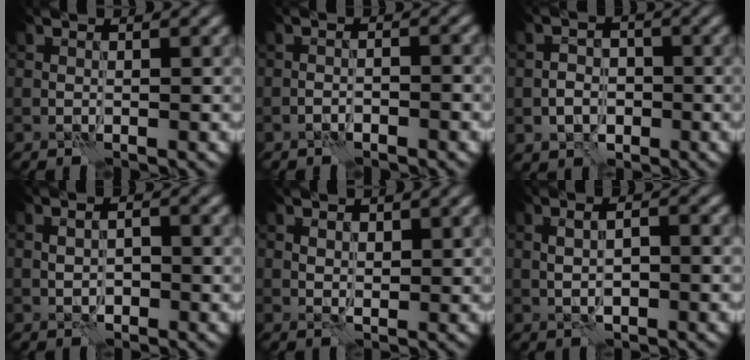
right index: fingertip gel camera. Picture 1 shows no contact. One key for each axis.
{"total": 1.6, "fx": -1.2, "fy": 0.4, "fz": 0.9, "tx": -0.014, "ty": 0.009, "tz": -0.024}
{"total": 3.0, "fx": -1.1, "fy": 2.4, "fz": 1.4, "tx": -0.016, "ty": 0.000, "tz": -0.020}
{"total": 2.8, "fx": -0.1, "fy": 1.6, "fz": 2.3, "tx": -0.026, "ty": 0.001, "tz": -0.001}
{"total": 1.6, "fx": 0.9, "fy": 0.9, "fz": 1.0, "tx": -0.018, "ty": -0.004, "tz": 0.020}
{"total": 4.0, "fx": 0.3, "fy": 1.8, "fz": 3.6, "tx": -0.044, "ty": 0.004, "tz": 0.003}